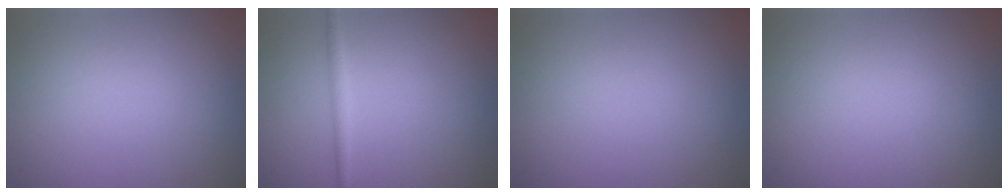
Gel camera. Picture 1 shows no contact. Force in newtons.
{"total": 1.2, "press": 1.2, "slide": 0.0}
{"total": 0.0}
{"total": 0.0}